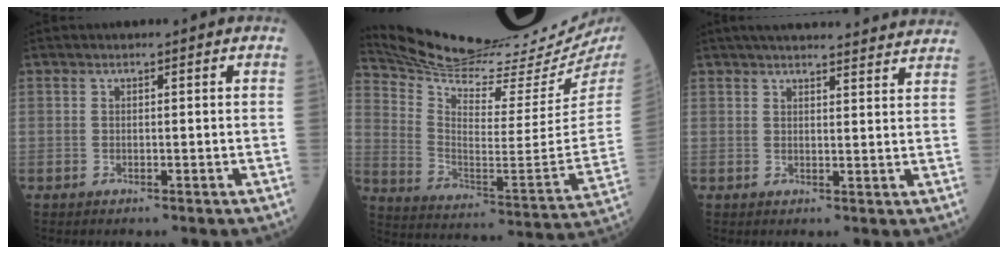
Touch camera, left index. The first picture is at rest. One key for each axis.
{"total": 28.3, "fx": 25.7, "fy": 0.5, "fz": 11.8, "tx": -0.201, "ty": -0.103, "tz": 0.366}
{"total": 21.0, "fx": 19.7, "fy": 1.7, "fz": 7.1, "tx": -0.092, "ty": 0.013, "tz": 0.245}